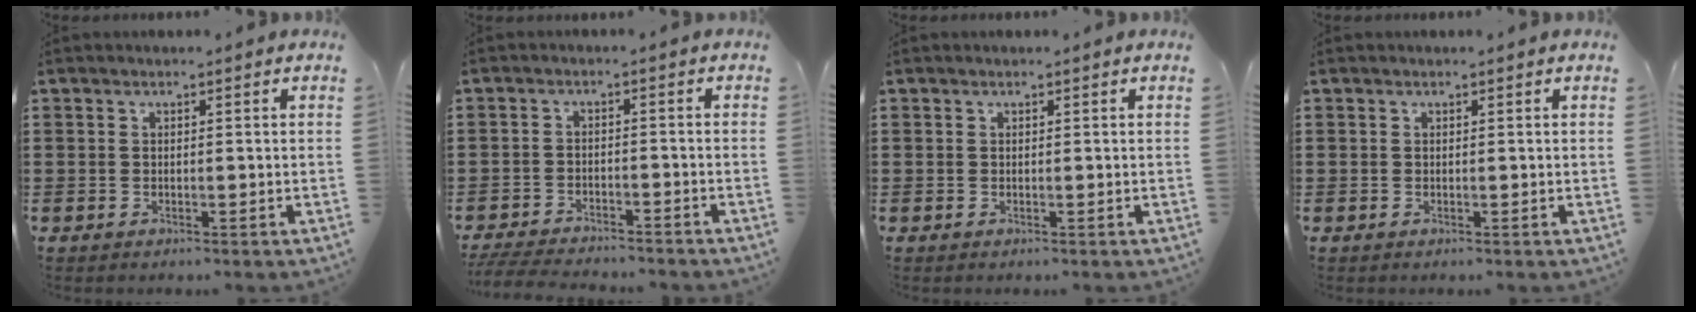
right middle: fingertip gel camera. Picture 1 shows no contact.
{"total": 4.1, "force": [-4.0, 0.4, 0.8], "torque": [-0.027, -0.003, -0.086]}
{"total": 0.0}
{"total": 0.0}